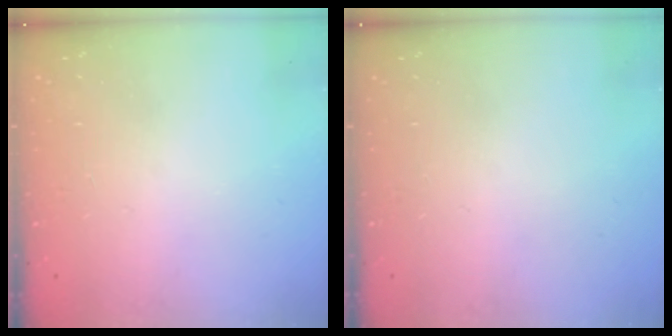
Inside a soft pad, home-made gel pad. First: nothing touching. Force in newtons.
{"total": 0.0}